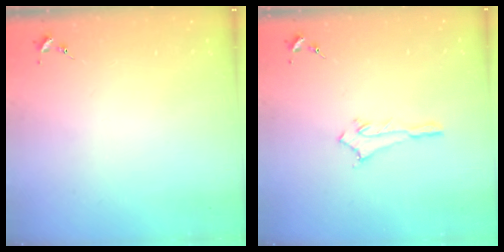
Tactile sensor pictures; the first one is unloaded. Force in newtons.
{"total": 2.9, "press": 2.8, "slide": 0.4}